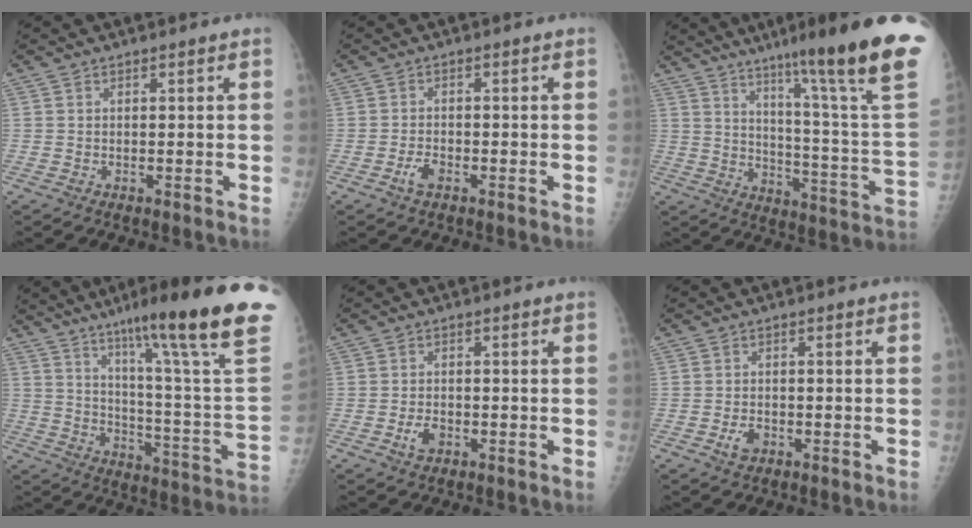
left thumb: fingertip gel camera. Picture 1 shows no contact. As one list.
[{"total": 2.5, "force": [-1.4, 1.3, 1.6], "torque": [-0.035, 0.007, -0.026]}, {"total": 27.4, "force": [18.5, 0.9, 20.3], "torque": [-0.263, -0.108, 0.259]}, {"total": 28.6, "force": [18.7, 1.5, 21.6], "torque": [-0.288, -0.096, 0.270]}, {"total": 2.7, "force": [-1.2, 1.7, 1.8], "torque": [-0.031, 0.003, -0.020]}, {"total": 2.5, "force": [-1.1, 1.7, 1.6], "torque": [-0.026, 0.002, -0.018]}]